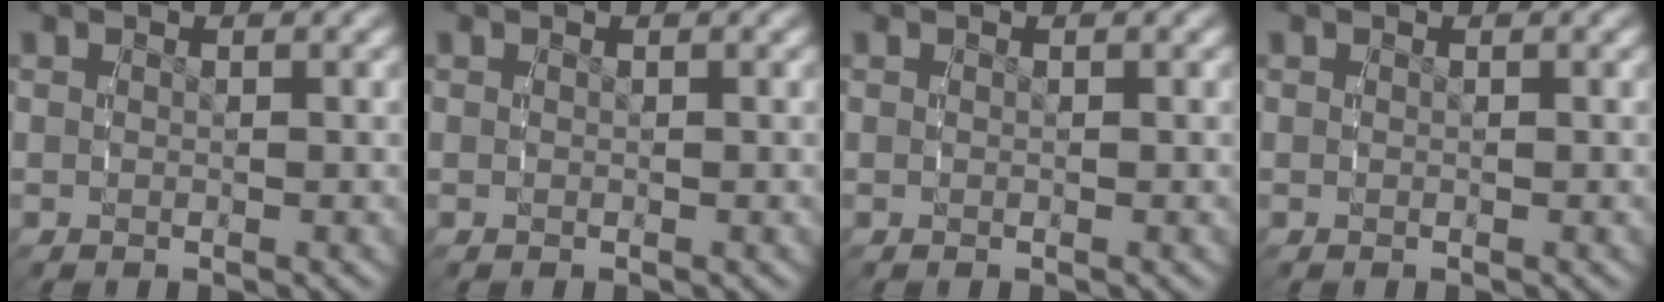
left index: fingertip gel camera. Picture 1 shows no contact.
{"total": 0.0}
{"total": 0.0}
{"total": 0.0}